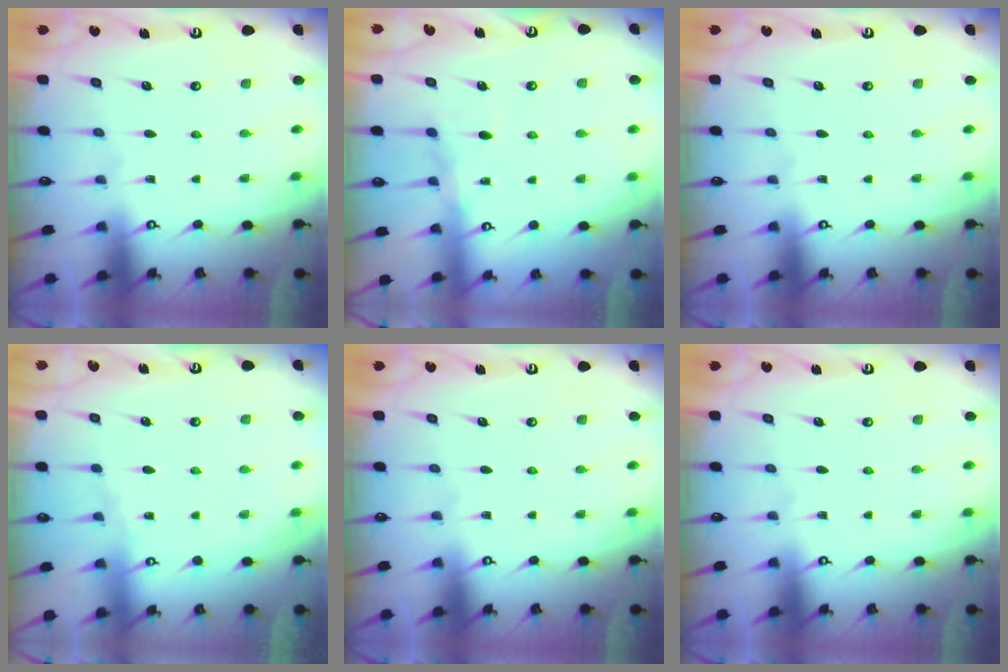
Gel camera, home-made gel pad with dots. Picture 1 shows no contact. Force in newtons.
{"total": 7.7, "press": 7.7, "slide": 0.8}
{"total": 0.0}
{"total": 2.2, "press": 2.2, "slide": 0.3}
{"total": 0.0}
{"total": 0.0}